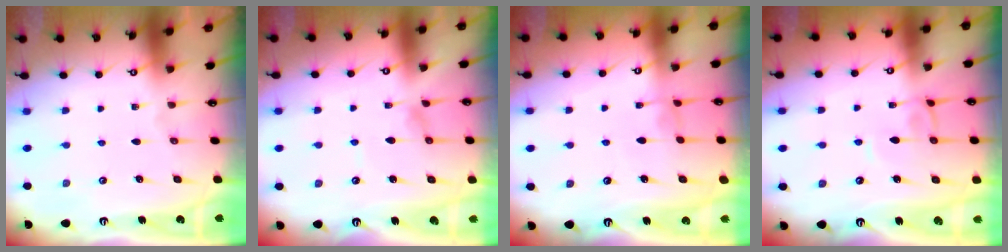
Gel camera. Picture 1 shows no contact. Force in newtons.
{"total": 1.4, "press": 1.4, "slide": 0.2}
{"total": 1.0, "press": 0.9, "slide": 0.5}
{"total": 2.6, "press": 2.6, "slide": 0.2}